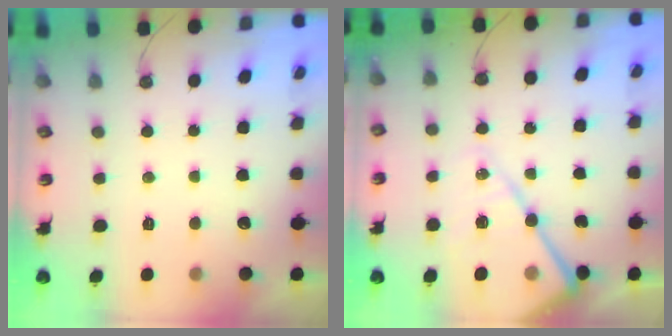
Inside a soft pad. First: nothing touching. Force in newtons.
{"total": 16.7, "press": 16.7, "slide": 1.5}